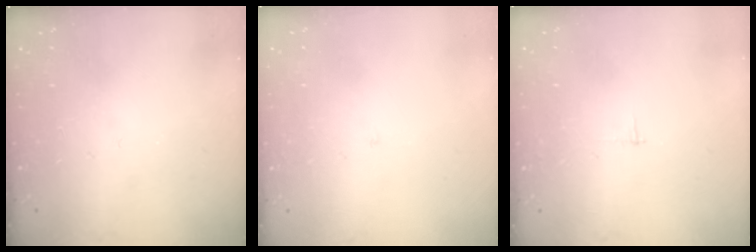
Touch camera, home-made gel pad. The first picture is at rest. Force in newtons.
{"total": 2.0, "press": 2.0, "slide": 0.2}
{"total": 2.3, "press": 2.3, "slide": 0.2}